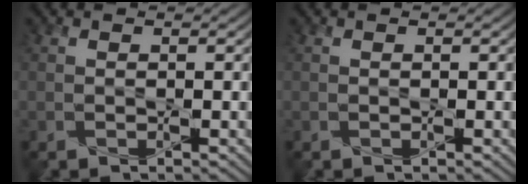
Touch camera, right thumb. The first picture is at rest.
{"total": 0.0}